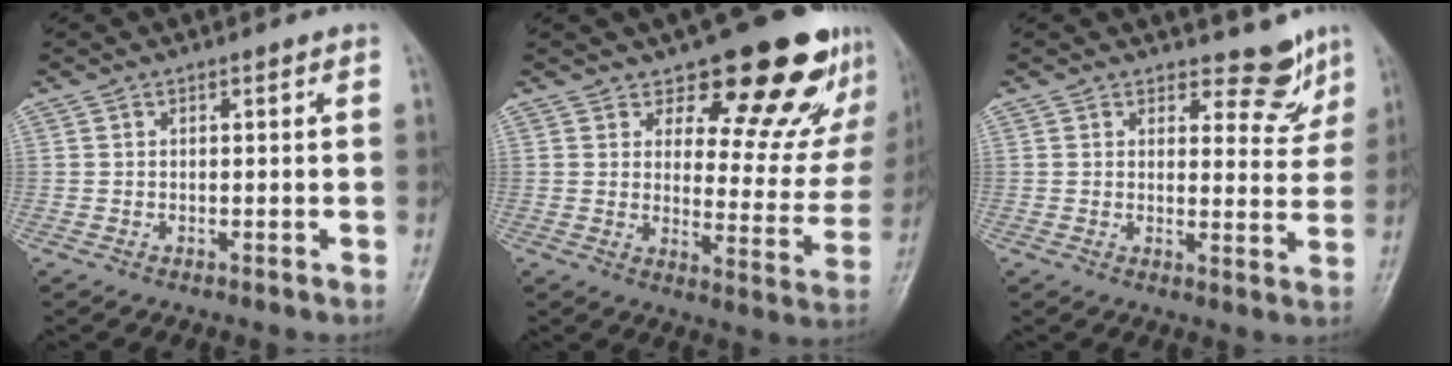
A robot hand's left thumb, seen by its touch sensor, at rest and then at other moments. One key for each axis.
{"total": 18.2, "fx": 13.2, "fy": 7.5, "fz": 10.1, "tx": -0.071, "ty": -0.102, "tz": 0.166}
{"total": 5.8, "fx": 5.0, "fy": 2.8, "fz": 1.1, "tx": 0.014, "ty": -0.045, "tz": 0.059}